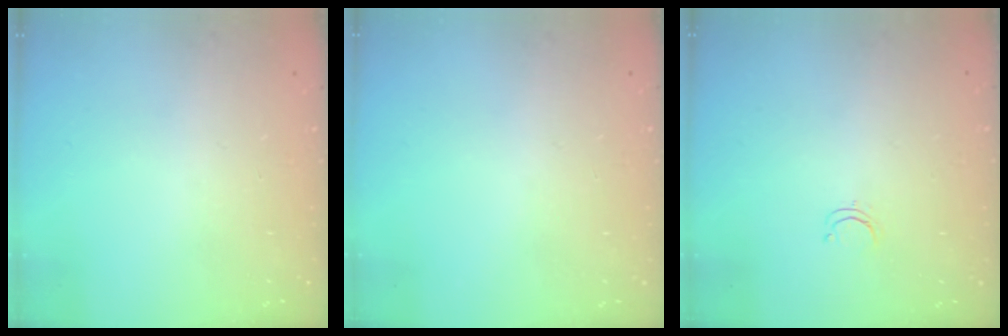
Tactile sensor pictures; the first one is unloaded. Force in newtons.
{"total": 0.0}
{"total": 2.4, "press": 2.4, "slide": 0.2}